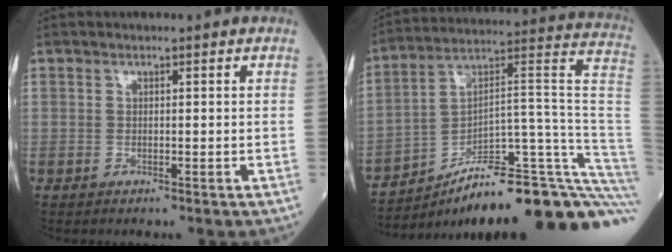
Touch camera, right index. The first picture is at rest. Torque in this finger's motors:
{"motor_torque": [-0.33, -1.81, 0.38, 0.11]}